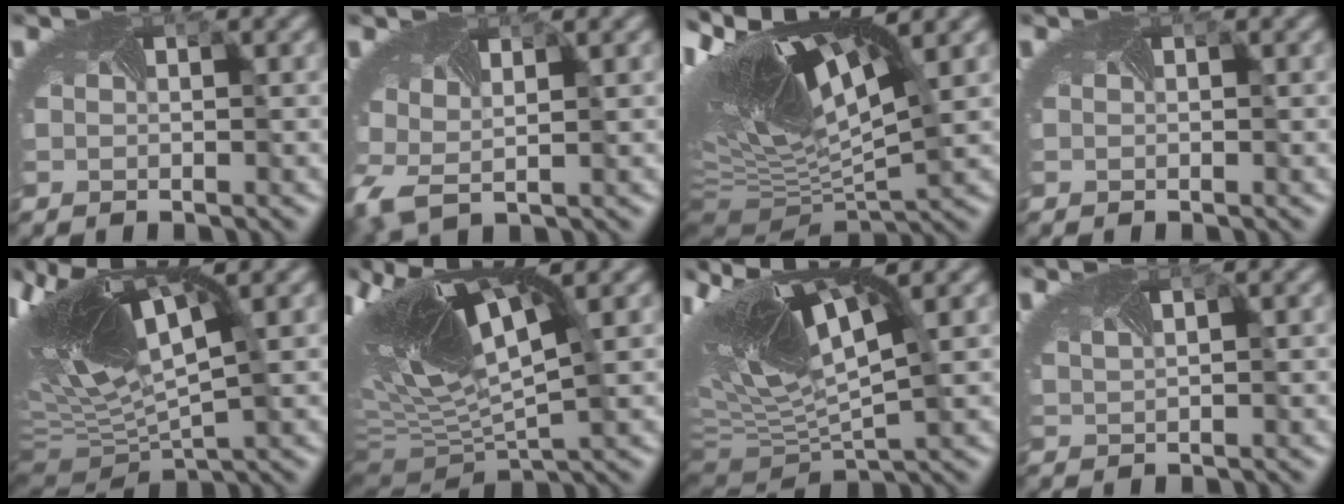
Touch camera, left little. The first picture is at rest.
{"total": 2.6, "force": [-0.4, 1.3, 2.2], "torque": [-0.073, -0.024, 0.020]}
{"total": 14.3, "force": [3.6, 5.3, 12.8], "torque": [-0.237, 0.023, 0.100]}
{"total": 0.0}
{"total": 13.5, "force": [2.1, 5.1, 12.3], "torque": [-0.239, 0.005, 0.072]}
{"total": 13.5, "force": [2.1, 5.3, 12.2], "torque": [-0.229, 0.003, 0.065]}
{"total": 12.3, "force": [2.5, 4.8, 11.1], "torque": [-0.208, 0.005, 0.064]}
{"total": 1.5, "force": [1.1, 0.3, 0.9], "torque": [-0.028, 0.006, 0.023]}